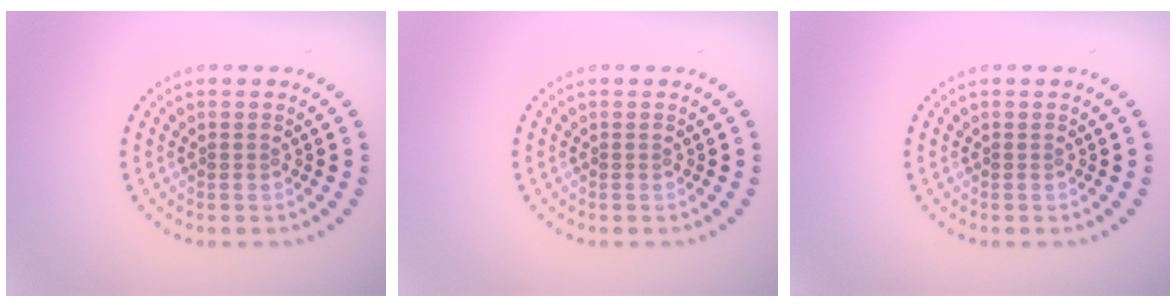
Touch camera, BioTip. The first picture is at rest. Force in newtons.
{"total": 0.0}
{"total": 0.0}